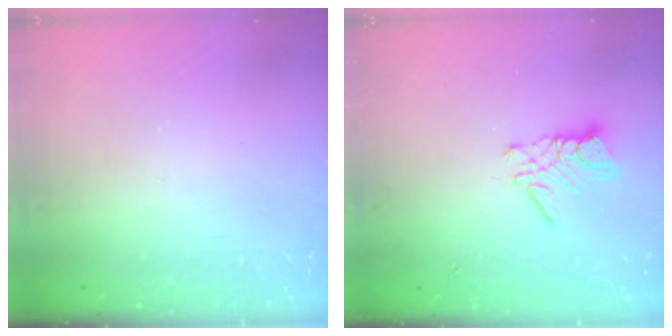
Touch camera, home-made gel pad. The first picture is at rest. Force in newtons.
{"total": 8.3, "press": 8.3, "slide": 0.5}